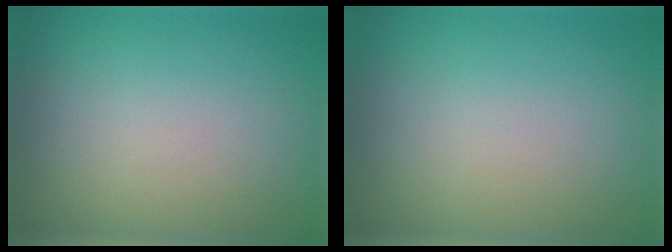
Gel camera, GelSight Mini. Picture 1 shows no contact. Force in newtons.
{"total": 0.0}